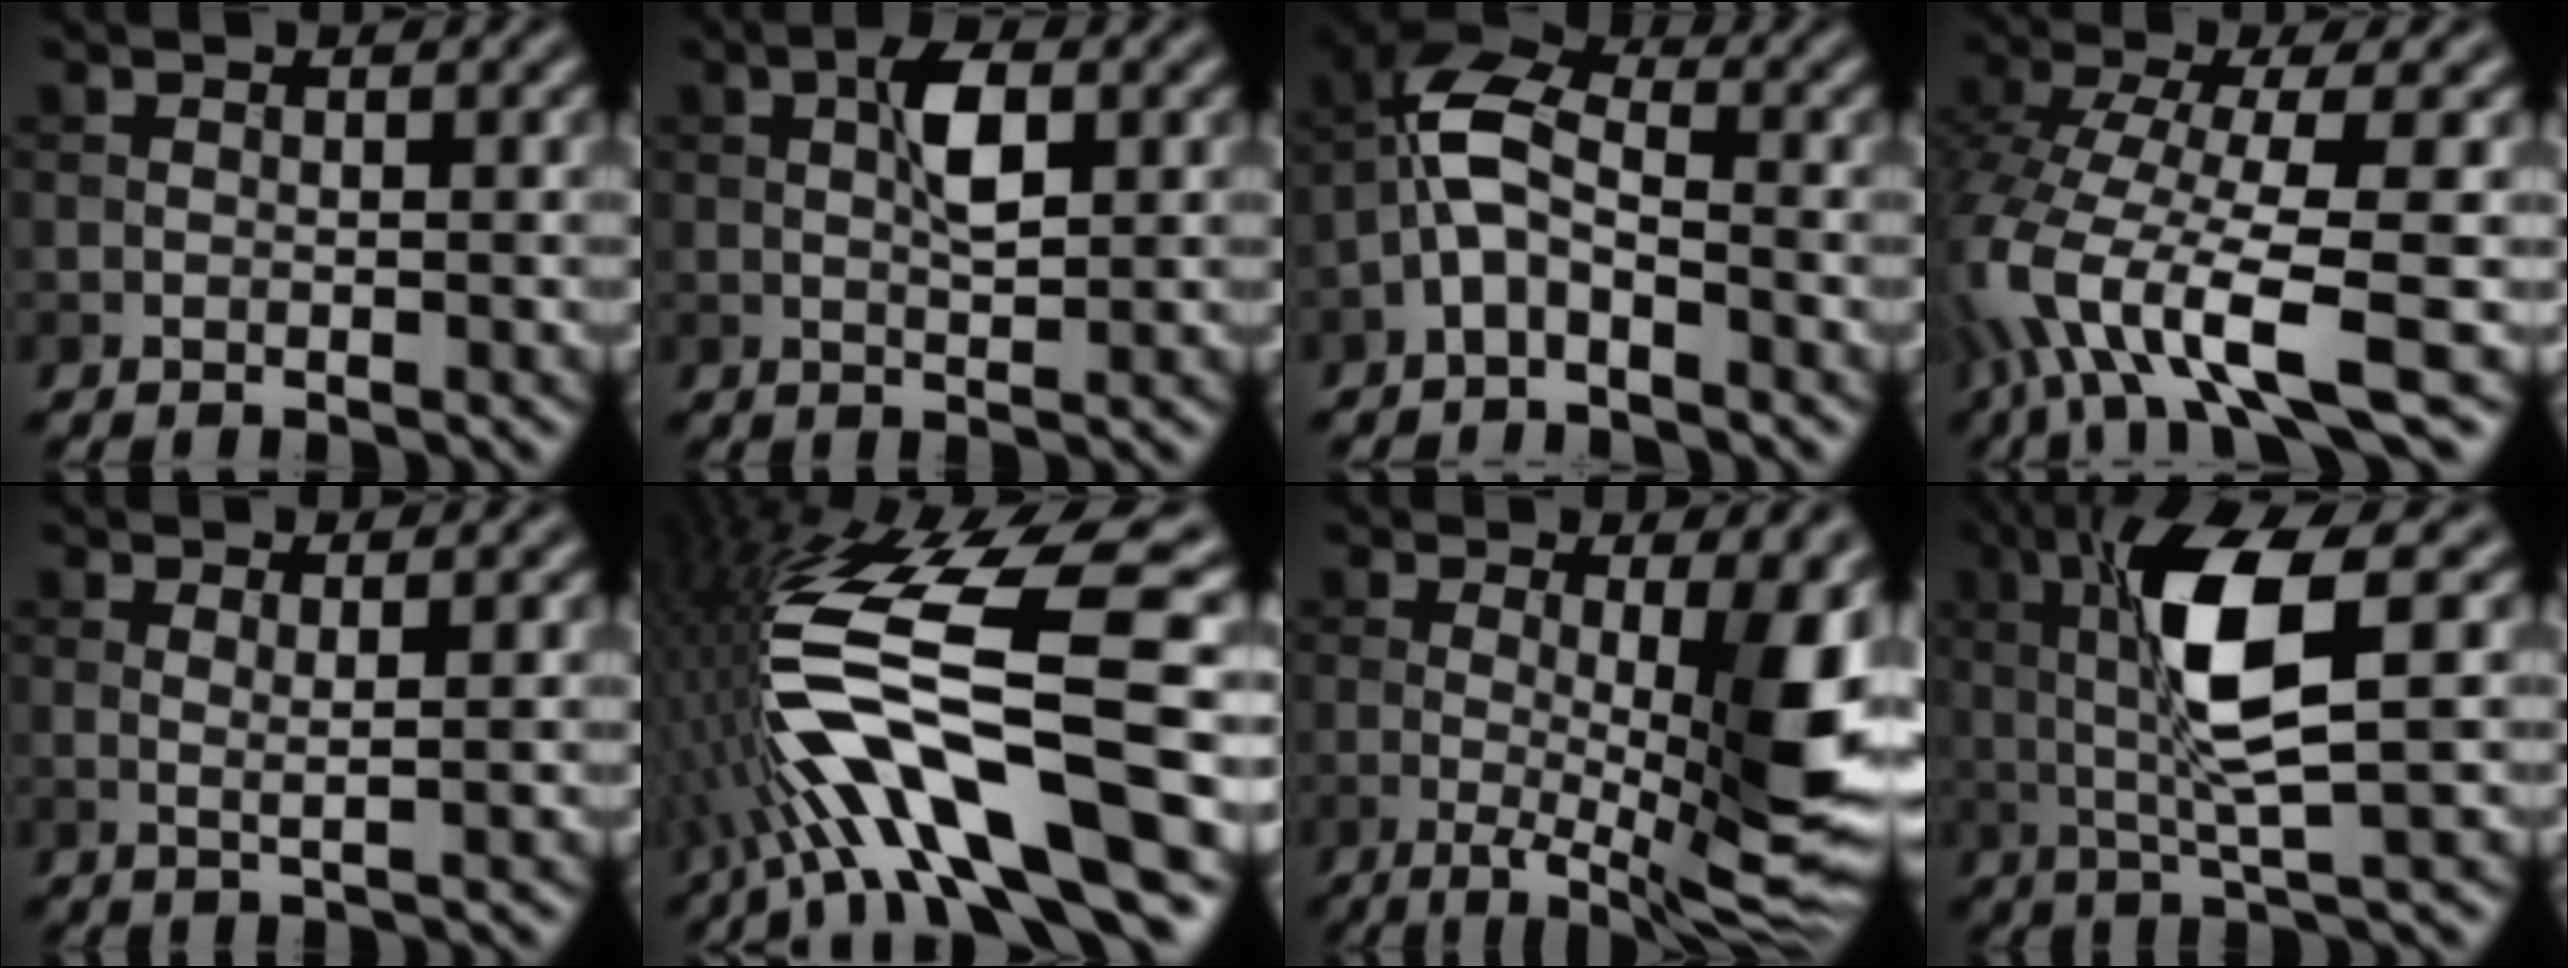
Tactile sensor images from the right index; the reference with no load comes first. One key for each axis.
{"total": 3.6, "fx": 0.8, "fy": 1.1, "fz": 3.3, "tx": -0.060, "ty": 0.005, "tz": 0.012}
{"total": 4.8, "fx": -1.7, "fy": 2.3, "fz": 3.9, "tx": -0.084, "ty": 0.017, "tz": -0.043}
{"total": 10.5, "fx": -4.7, "fy": 3.0, "fz": 8.9, "tx": -0.184, "ty": -0.006, "tz": -0.092}
{"total": 1.6, "fx": 0.7, "fy": 0.4, "fz": 1.4, "tx": -0.023, "ty": 0.000, "tz": 0.006}
{"total": 14.8, "fx": -4.2, "fy": 3.3, "fz": 13.8, "tx": -0.266, "ty": 0.018, "tz": -0.067}
{"total": 11.1, "fx": -0.2, "fy": 2.6, "fz": 10.8, "tx": -0.144, "ty": -0.010, "tz": -0.002}
{"total": 8.2, "fx": 1.4, "fy": 1.5, "fz": 7.9, "tx": -0.147, "ty": 0.000, "tz": 0.030}